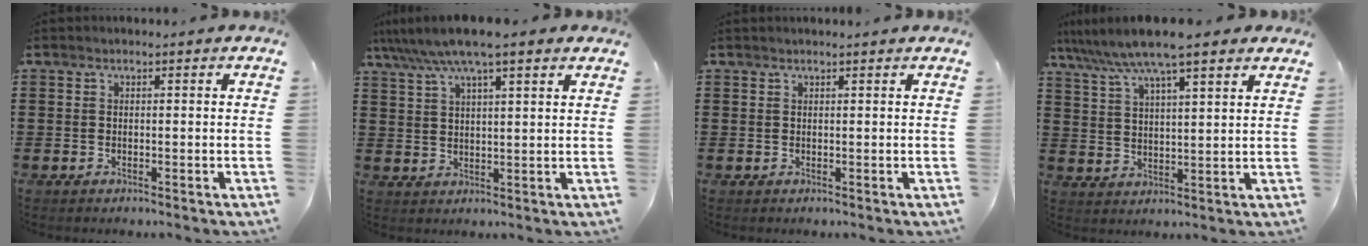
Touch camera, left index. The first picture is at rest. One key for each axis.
{"total": 7.4, "fx": 5.8, "fy": 0.8, "fz": 4.6, "tx": -0.104, "ty": -0.012, "tz": 0.101}
{"total": 0.5, "fx": 0.5, "fy": -0.1, "fz": 0.3, "tx": -0.005, "ty": -0.001, "tz": 0.010}
{"total": 8.4, "fx": 6.8, "fy": 0.7, "fz": 4.8, "tx": -0.115, "ty": -0.018, "tz": 0.119}